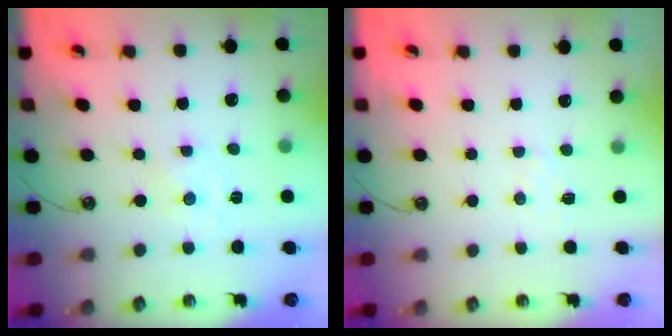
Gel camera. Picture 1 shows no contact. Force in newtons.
{"total": 5.0, "press": 4.9, "slide": 0.6}